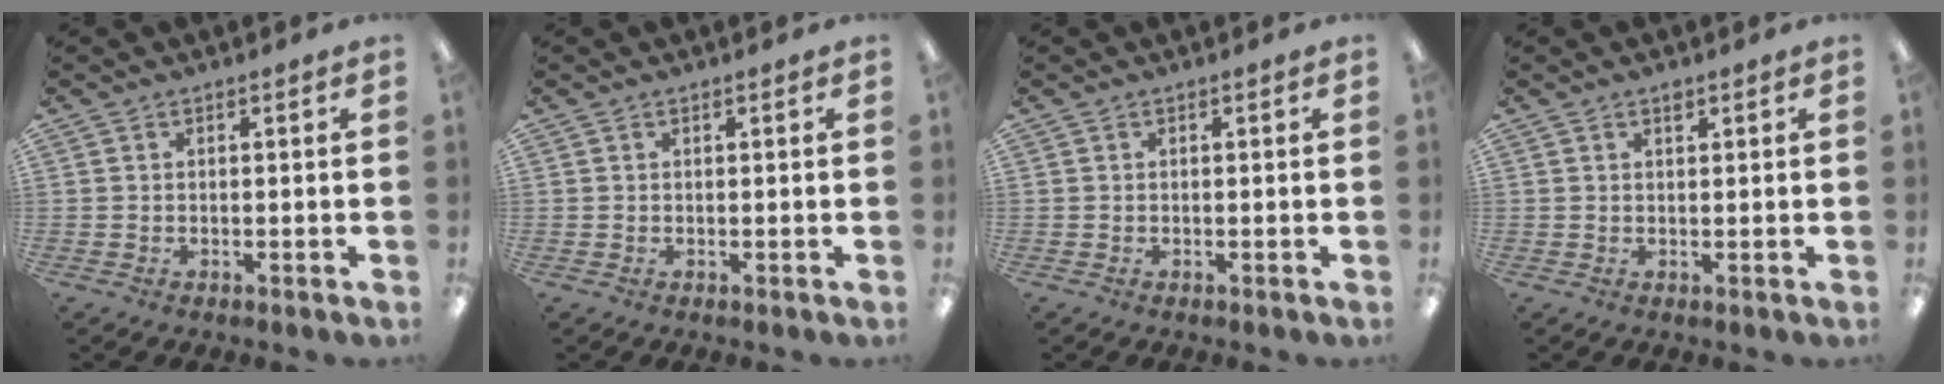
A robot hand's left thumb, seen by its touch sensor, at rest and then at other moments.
{"total": 0.0}
{"total": 0.0}
{"total": 1.3, "force": [1.0, 0.5, 0.7], "torque": [-0.009, -0.001, 0.016]}